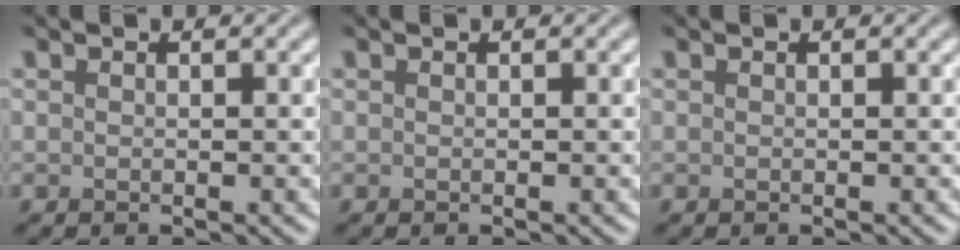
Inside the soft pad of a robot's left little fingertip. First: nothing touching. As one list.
[{"total": 0.0}, {"total": 0.0}]